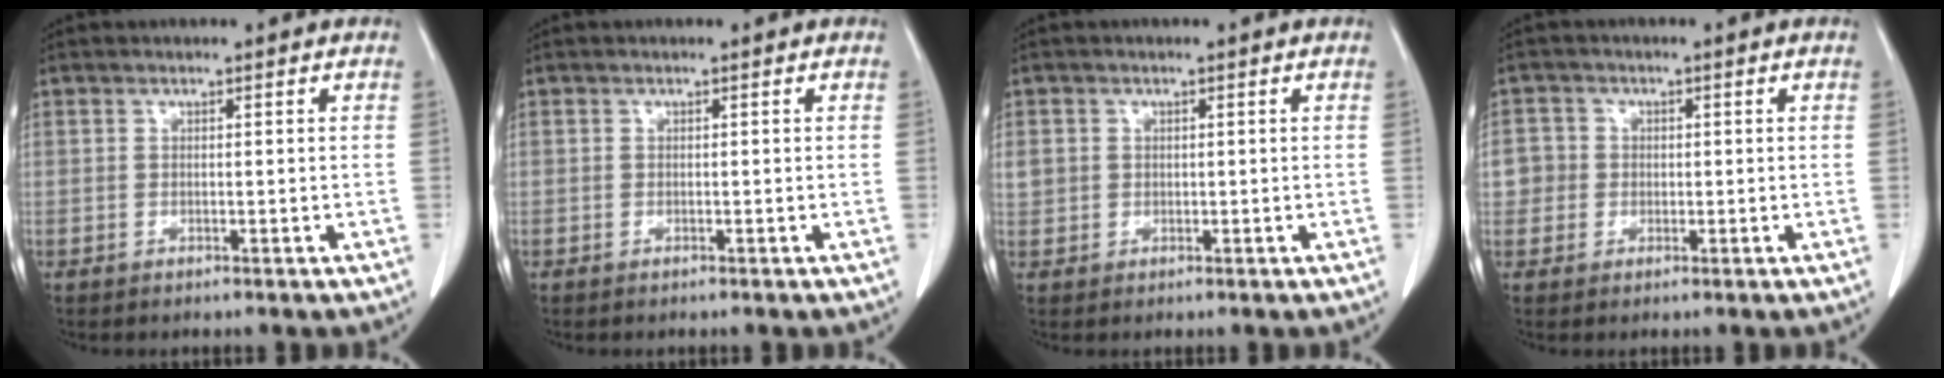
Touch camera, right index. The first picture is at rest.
{"total": 0.0}
{"total": 2.6, "force": [0.5, 2.4, 0.8], "torque": [-0.017, 0.010, 0.016]}
{"total": 3.4, "force": [0.0, 3.4, 0.2], "torque": [0.011, 0.011, -0.003]}